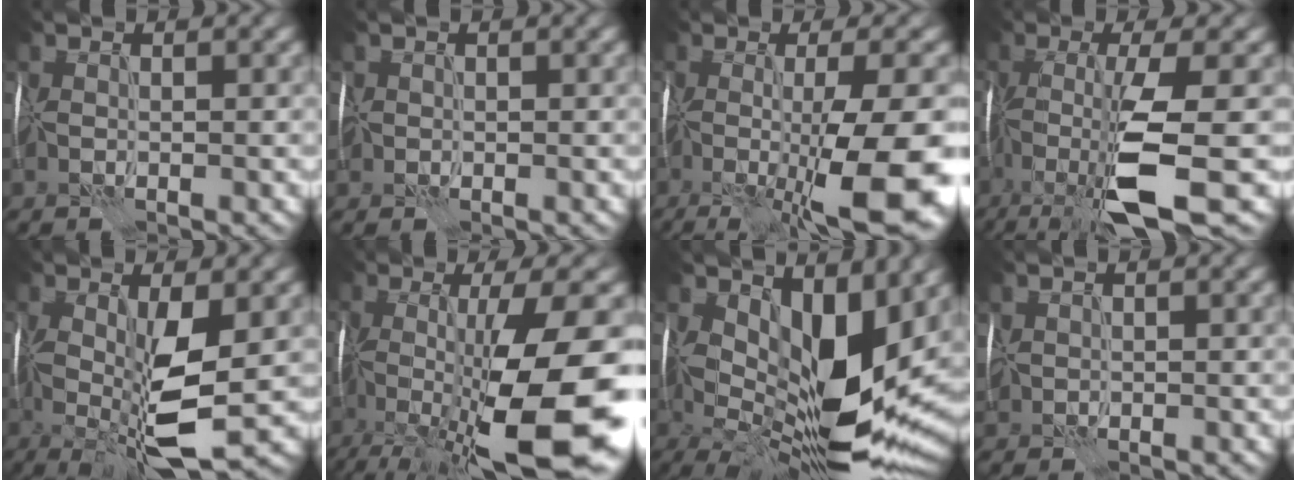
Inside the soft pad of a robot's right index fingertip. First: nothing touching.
{"total": 1.0, "force": [0.1, 1.0, 0.0], "torque": [0.001, 0.003, -0.001]}
{"total": 13.1, "force": [-3.6, 2.9, 12.2], "torque": [-0.187, -0.023, -0.046]}
{"total": 9.0, "force": [-3.2, 1.3, 8.3], "torque": [-0.157, -0.006, -0.066]}
{"total": 8.2, "force": [-0.5, 2.3, 7.9], "torque": [-0.158, -0.011, -0.009]}
{"total": 14.5, "force": [-3.8, 2.9, 13.7], "torque": [-0.226, -0.015, -0.054]}
{"total": 13.5, "force": [3.3, 6.2, 11.6], "torque": [-0.198, -0.021, 0.064]}
{"total": 1.2, "force": [0.5, 1.0, 0.6], "torque": [-0.021, 0.005, 0.011]}